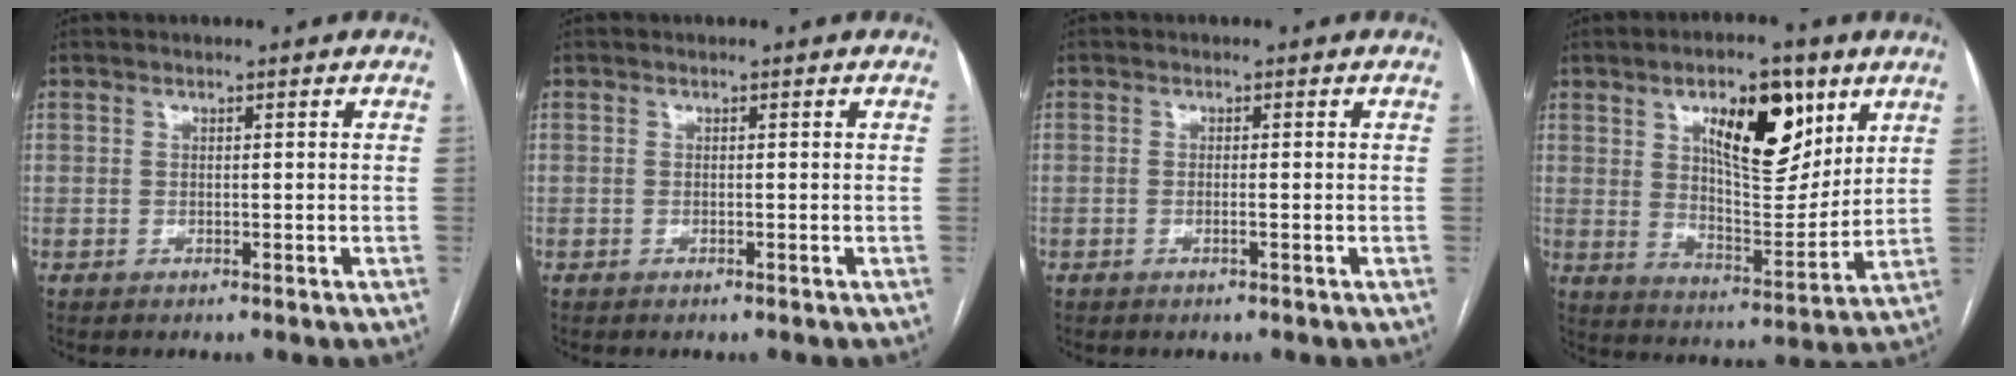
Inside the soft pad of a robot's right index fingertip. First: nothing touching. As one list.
[{"total": 0.0}, {"total": 0.8, "force": [-0.3, -0.1, 0.7], "torque": [-0.015, 0.000, -0.004]}, {"total": 14.7, "force": [6.9, 5.5, 11.7], "torque": [-0.179, 0.003, 0.118]}]